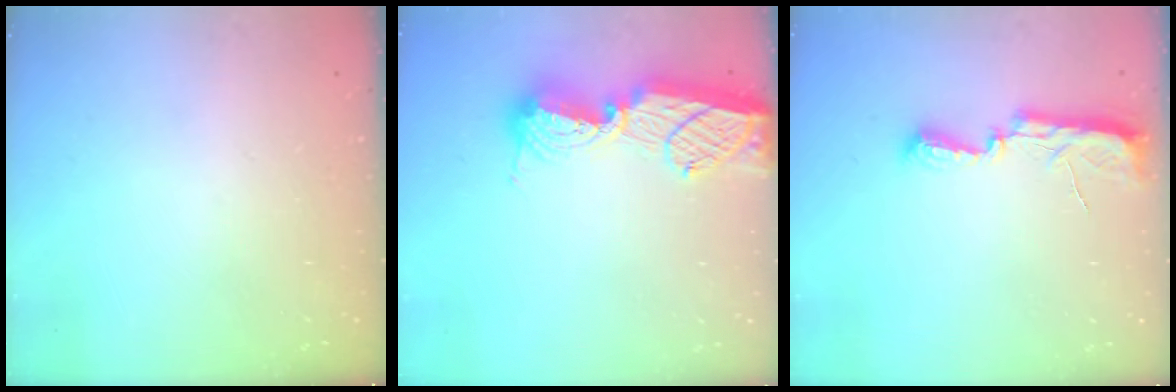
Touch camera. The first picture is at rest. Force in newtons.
{"total": 15.2, "press": 15.1, "slide": 1.3}
{"total": 8.1, "press": 8.0, "slide": 0.8}